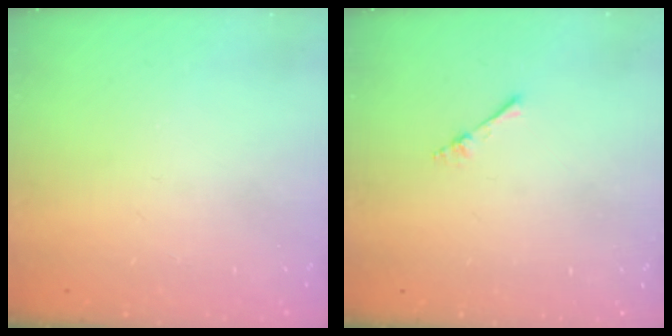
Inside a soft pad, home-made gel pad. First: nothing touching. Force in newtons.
{"total": 2.2, "press": 2.1, "slide": 0.3}